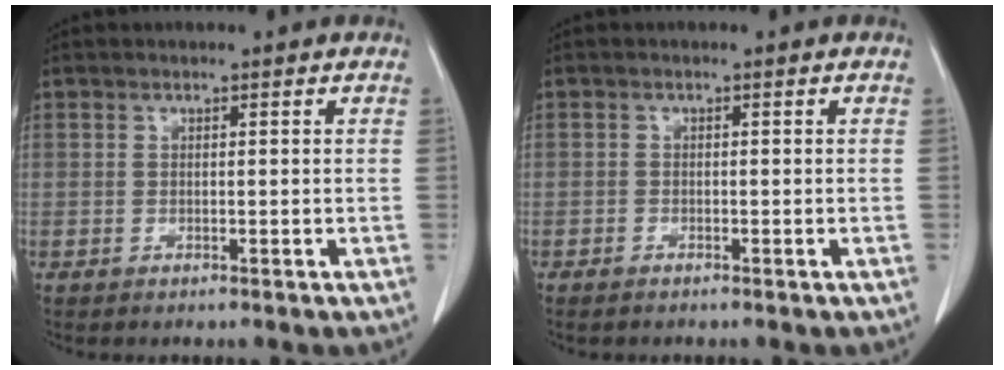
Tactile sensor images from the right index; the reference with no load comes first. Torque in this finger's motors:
{"motor_torque": [0.18, -0.14, 0.04, 0.00]}